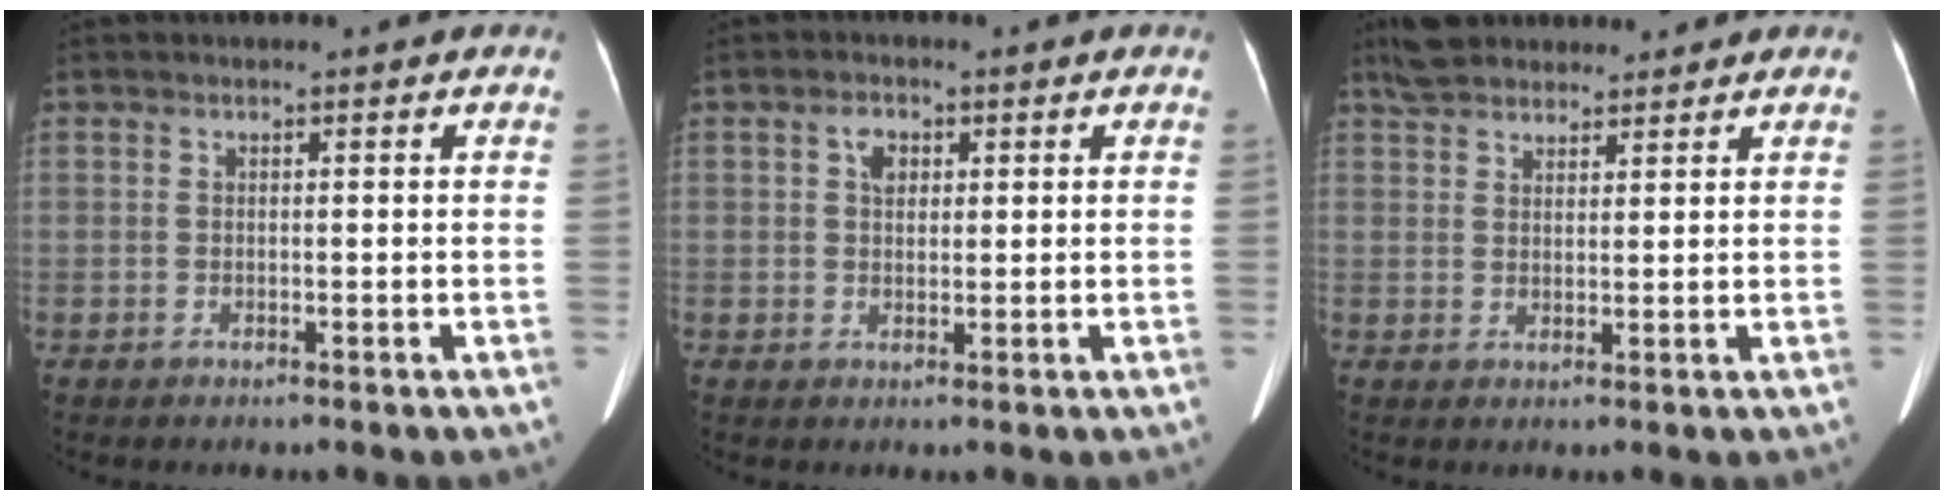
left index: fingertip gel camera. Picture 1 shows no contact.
{"total": 2.6, "force": [1.0, 1.8, 1.7], "torque": [-0.030, 0.012, 0.016]}
{"total": 8.1, "force": [7.0, 2.8, 3.1], "torque": [-0.053, 0.033, 0.127]}